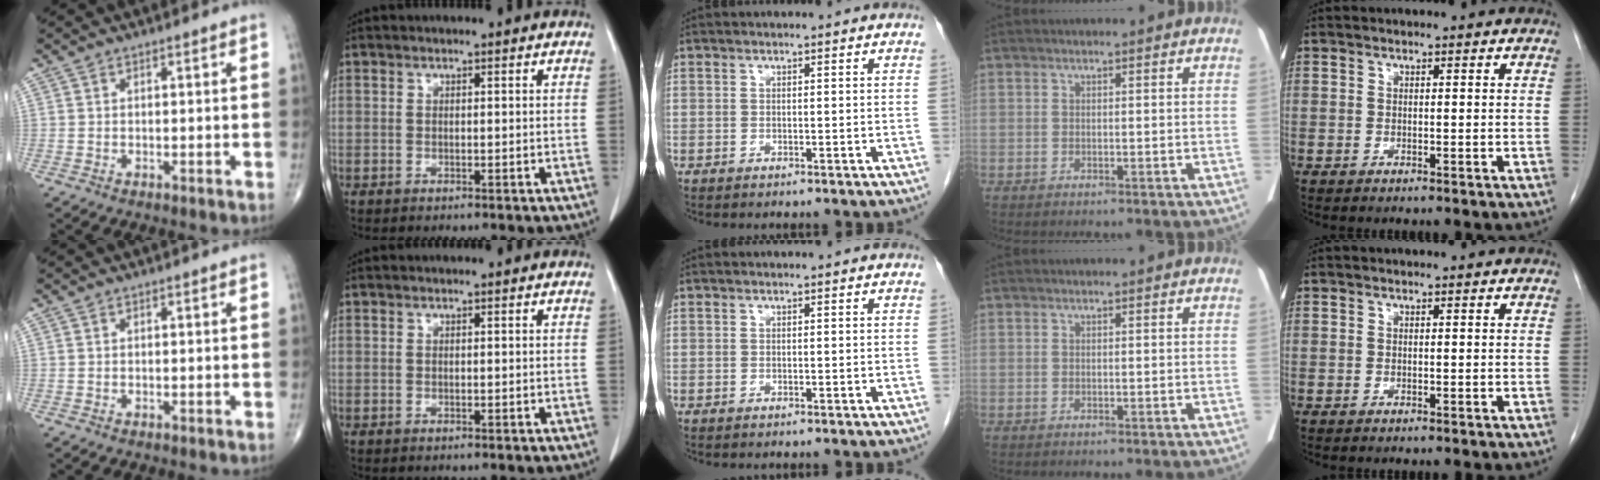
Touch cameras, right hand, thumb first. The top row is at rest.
{}